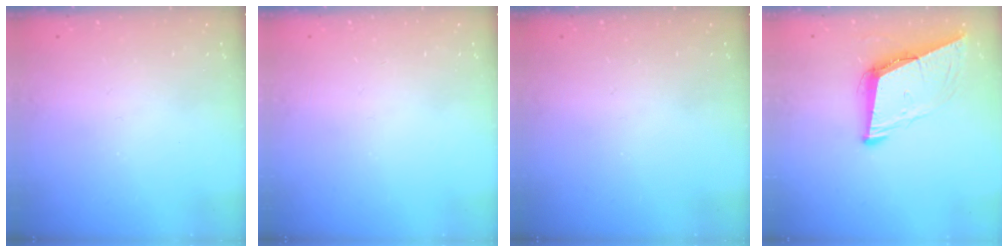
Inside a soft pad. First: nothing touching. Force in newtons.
{"total": 0.0}
{"total": 0.0}
{"total": 8.6, "press": 7.7, "slide": 3.8}